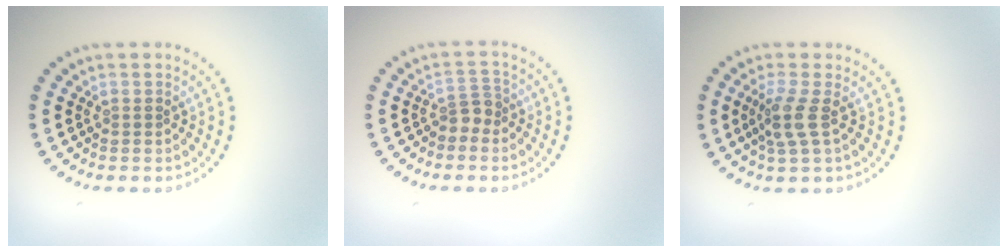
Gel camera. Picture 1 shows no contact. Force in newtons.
{"total": 1.7, "press": 1.3, "slide": 1.1}
{"total": 2.3, "press": 1.9, "slide": 1.4}